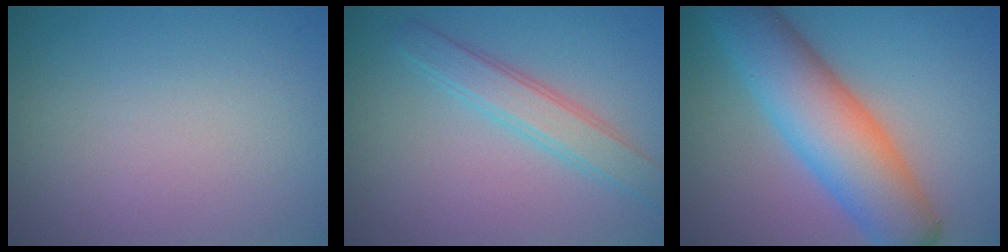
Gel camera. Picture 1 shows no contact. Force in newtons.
{"total": 3.2, "press": 3.2, "slide": 0.1}
{"total": 9.3, "press": 9.3, "slide": 0.3}